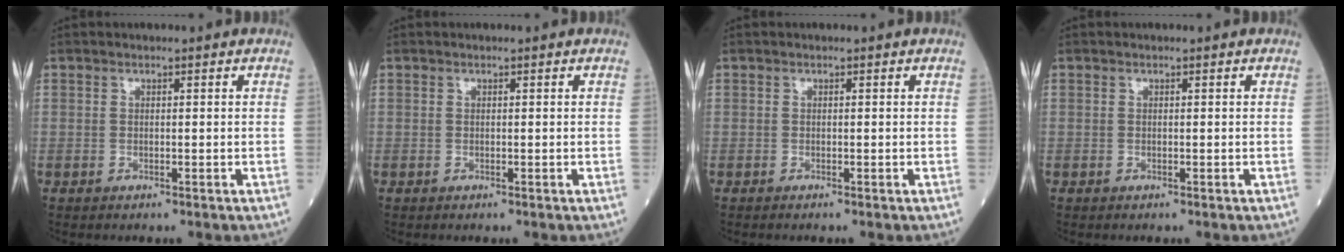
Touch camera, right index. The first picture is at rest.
{"total": 0.0}
{"total": 0.0}
{"total": 0.0}